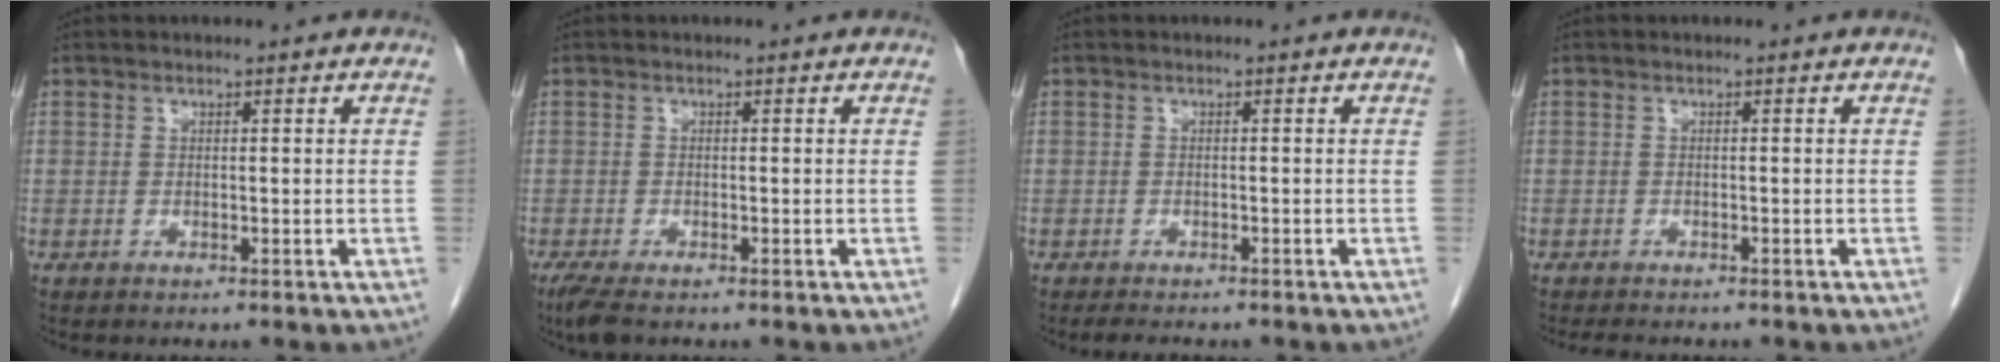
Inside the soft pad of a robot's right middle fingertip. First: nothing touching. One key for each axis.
{"total": 3.2, "fx": -2.3, "fy": 0.7, "fz": 2.1, "tx": -0.048, "ty": -0.013, "tz": -0.039}
{"total": 2.7, "fx": -2.3, "fy": 0.8, "fz": 1.1, "tx": -0.027, "ty": -0.010, "tz": -0.030}
{"total": 3.2, "fx": -2.8, "fy": 0.9, "fz": 1.4, "tx": -0.023, "ty": -0.007, "tz": -0.036}